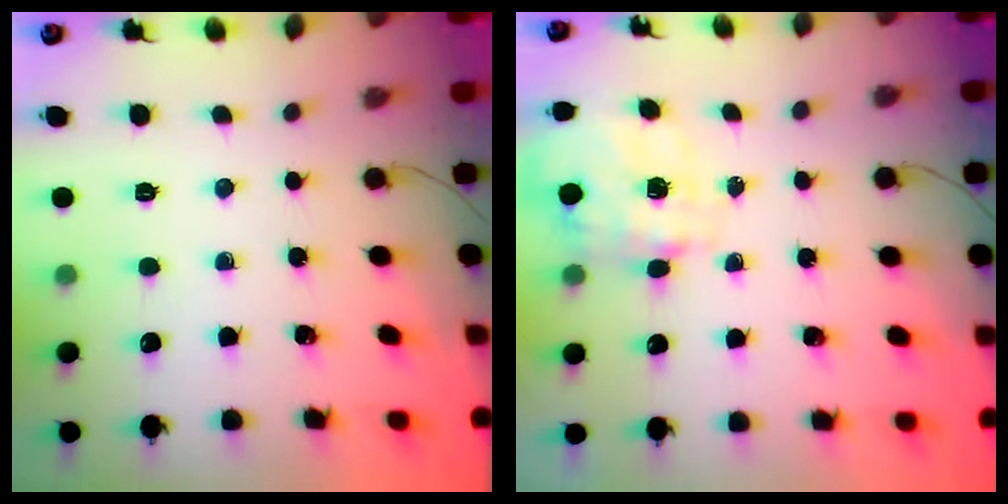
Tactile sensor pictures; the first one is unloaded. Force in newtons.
{"total": 3.5, "press": 3.3, "slide": 1.0}